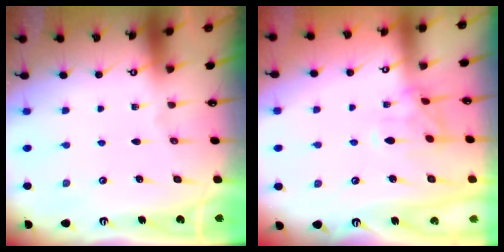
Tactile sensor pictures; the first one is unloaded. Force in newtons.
{"total": 0.0}